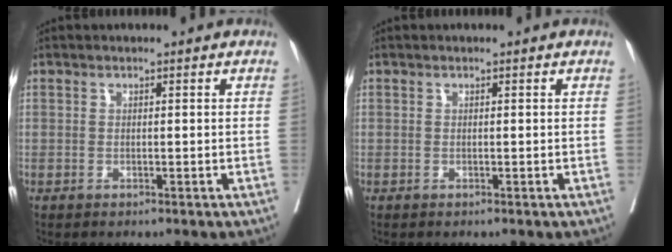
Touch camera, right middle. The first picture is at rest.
{"total": 0.0}